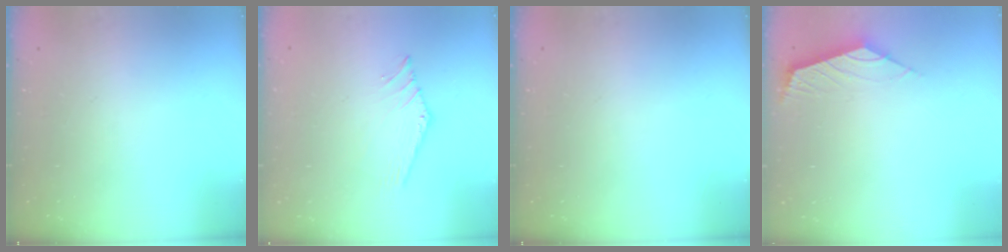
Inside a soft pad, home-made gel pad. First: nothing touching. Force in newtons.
{"total": 0.5, "press": 0.5, "slide": 0.2}
{"total": 0.0}
{"total": 2.3, "press": 2.3, "slide": 0.6}